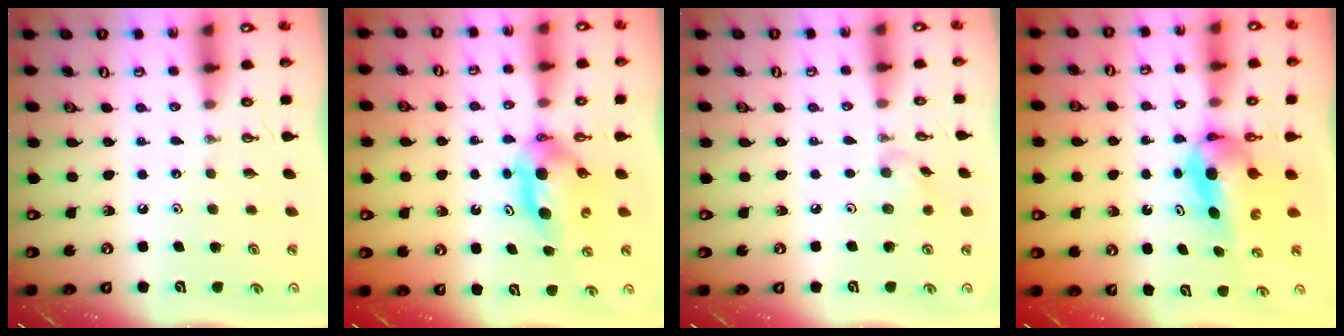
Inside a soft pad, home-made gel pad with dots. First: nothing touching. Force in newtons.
{"total": 5.1, "press": 5.1, "slide": 0.7}
{"total": 5.2, "press": 5.1, "slide": 0.8}
{"total": 5.6, "press": 5.1, "slide": 2.3}